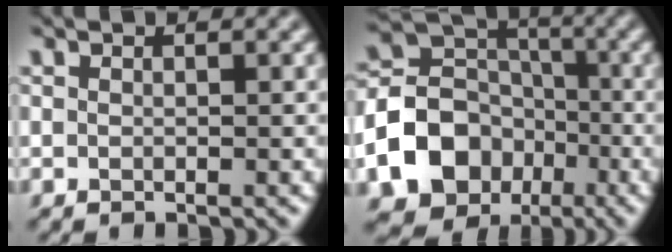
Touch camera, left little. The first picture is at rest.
{"total": 11.2, "force": [-4.3, 9.1, 4.8], "torque": [-0.101, -0.008, -0.095]}